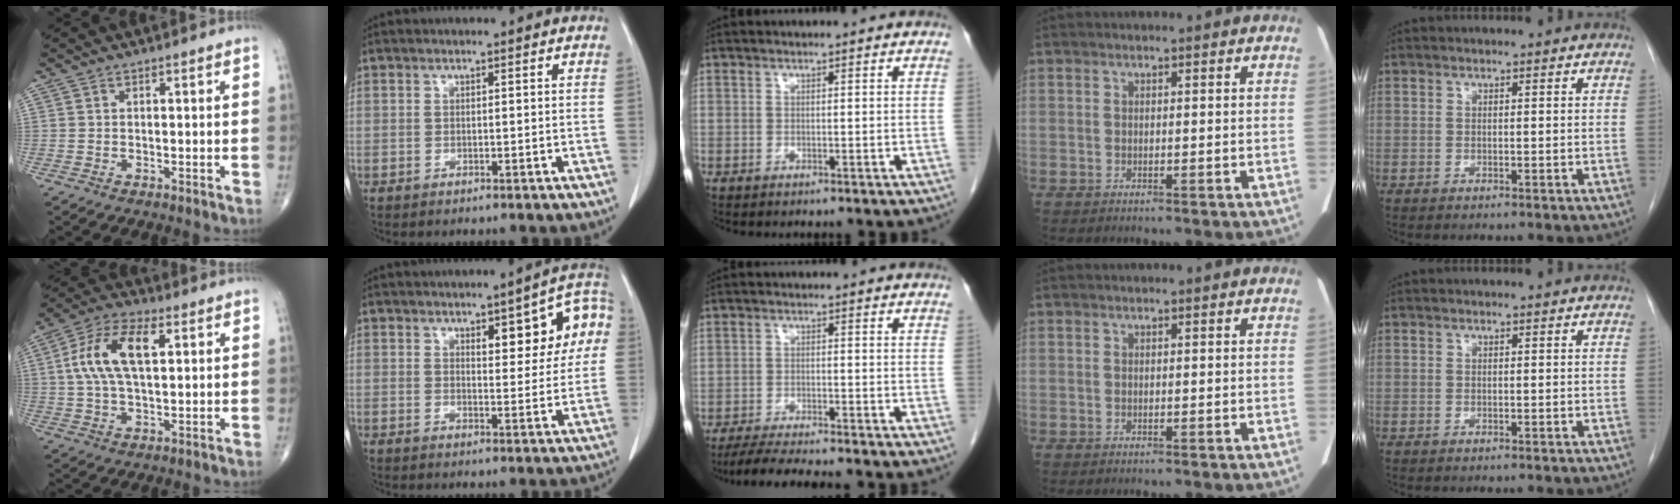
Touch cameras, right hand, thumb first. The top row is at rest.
{"thumb": {"total": 12.0, "force": [2.7, 5.8, 10.2], "torque": [-0.205, 0.017, 0.047]}, "index": {"total": 10.0, "force": [3.3, 3.0, 8.9], "torque": [-0.105, 0.022, 0.041]}, "middle": {"total": 8.1, "force": [-7.2, -0.1, 3.6], "torque": [-0.058, -0.021, -0.118]}}